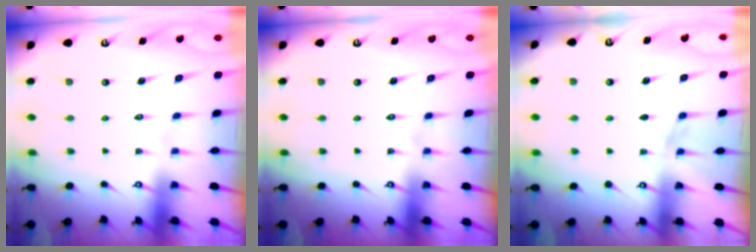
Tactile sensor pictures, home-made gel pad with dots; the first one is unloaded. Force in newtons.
{"total": 0.0}
{"total": 3.9, "press": 3.9, "slide": 0.5}